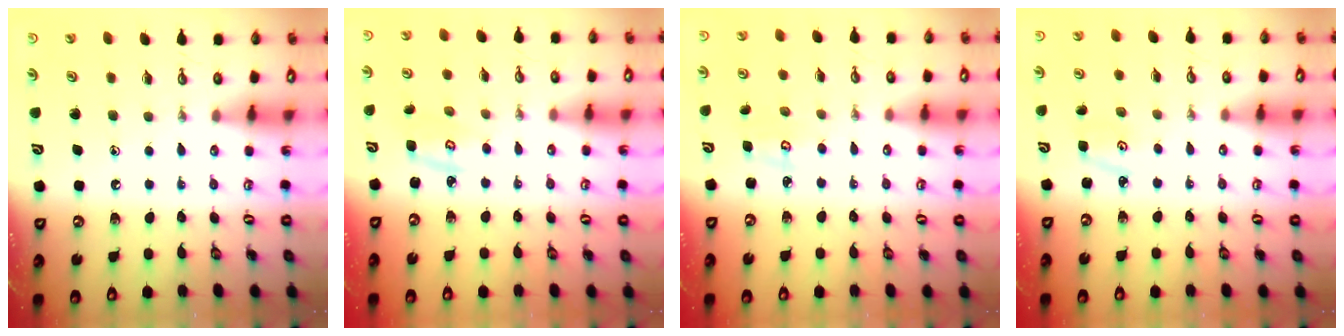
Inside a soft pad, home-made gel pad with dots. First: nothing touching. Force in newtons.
{"total": 2.8, "press": 2.8, "slide": 0.2}
{"total": 2.8, "press": 2.8, "slide": 0.3}
{"total": 2.7, "press": 2.6, "slide": 0.4}